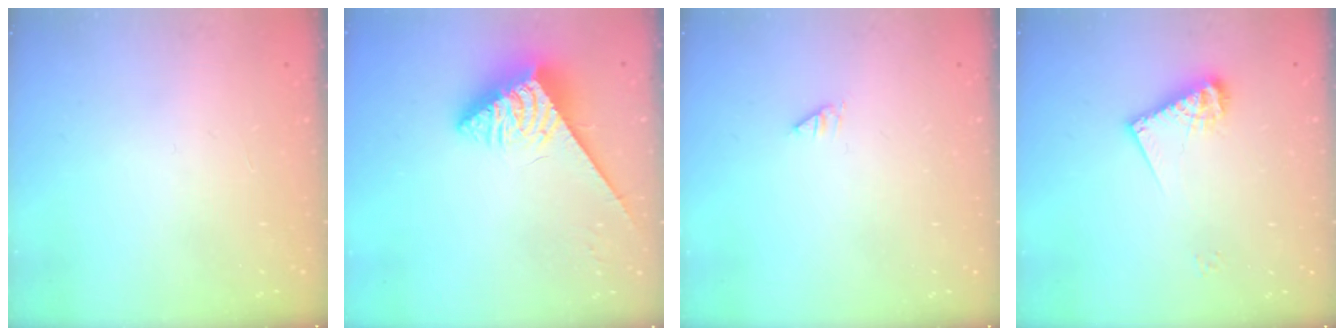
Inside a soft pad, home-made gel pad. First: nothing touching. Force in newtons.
{"total": 4.5, "press": 4.4, "slide": 0.6}
{"total": 0.0}
{"total": 9.4, "press": 9.4, "slide": 0.4}